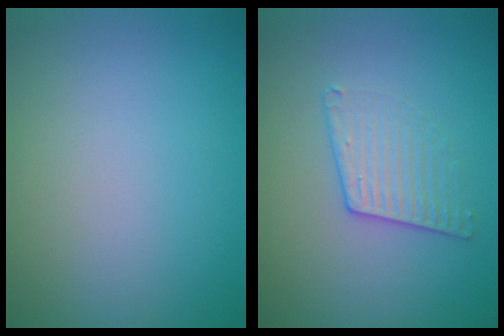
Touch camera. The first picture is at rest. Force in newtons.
{"total": 2.0, "press": 1.5, "slide": 1.3}